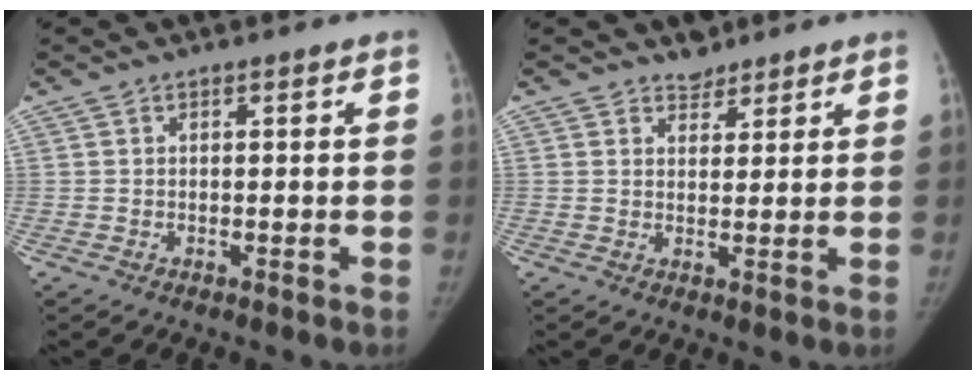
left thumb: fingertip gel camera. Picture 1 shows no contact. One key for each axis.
{"total": 2.9, "fx": 2.3, "fy": 1.7, "fz": 0.0, "tx": 0.022, "ty": -0.017, "tz": 0.029}